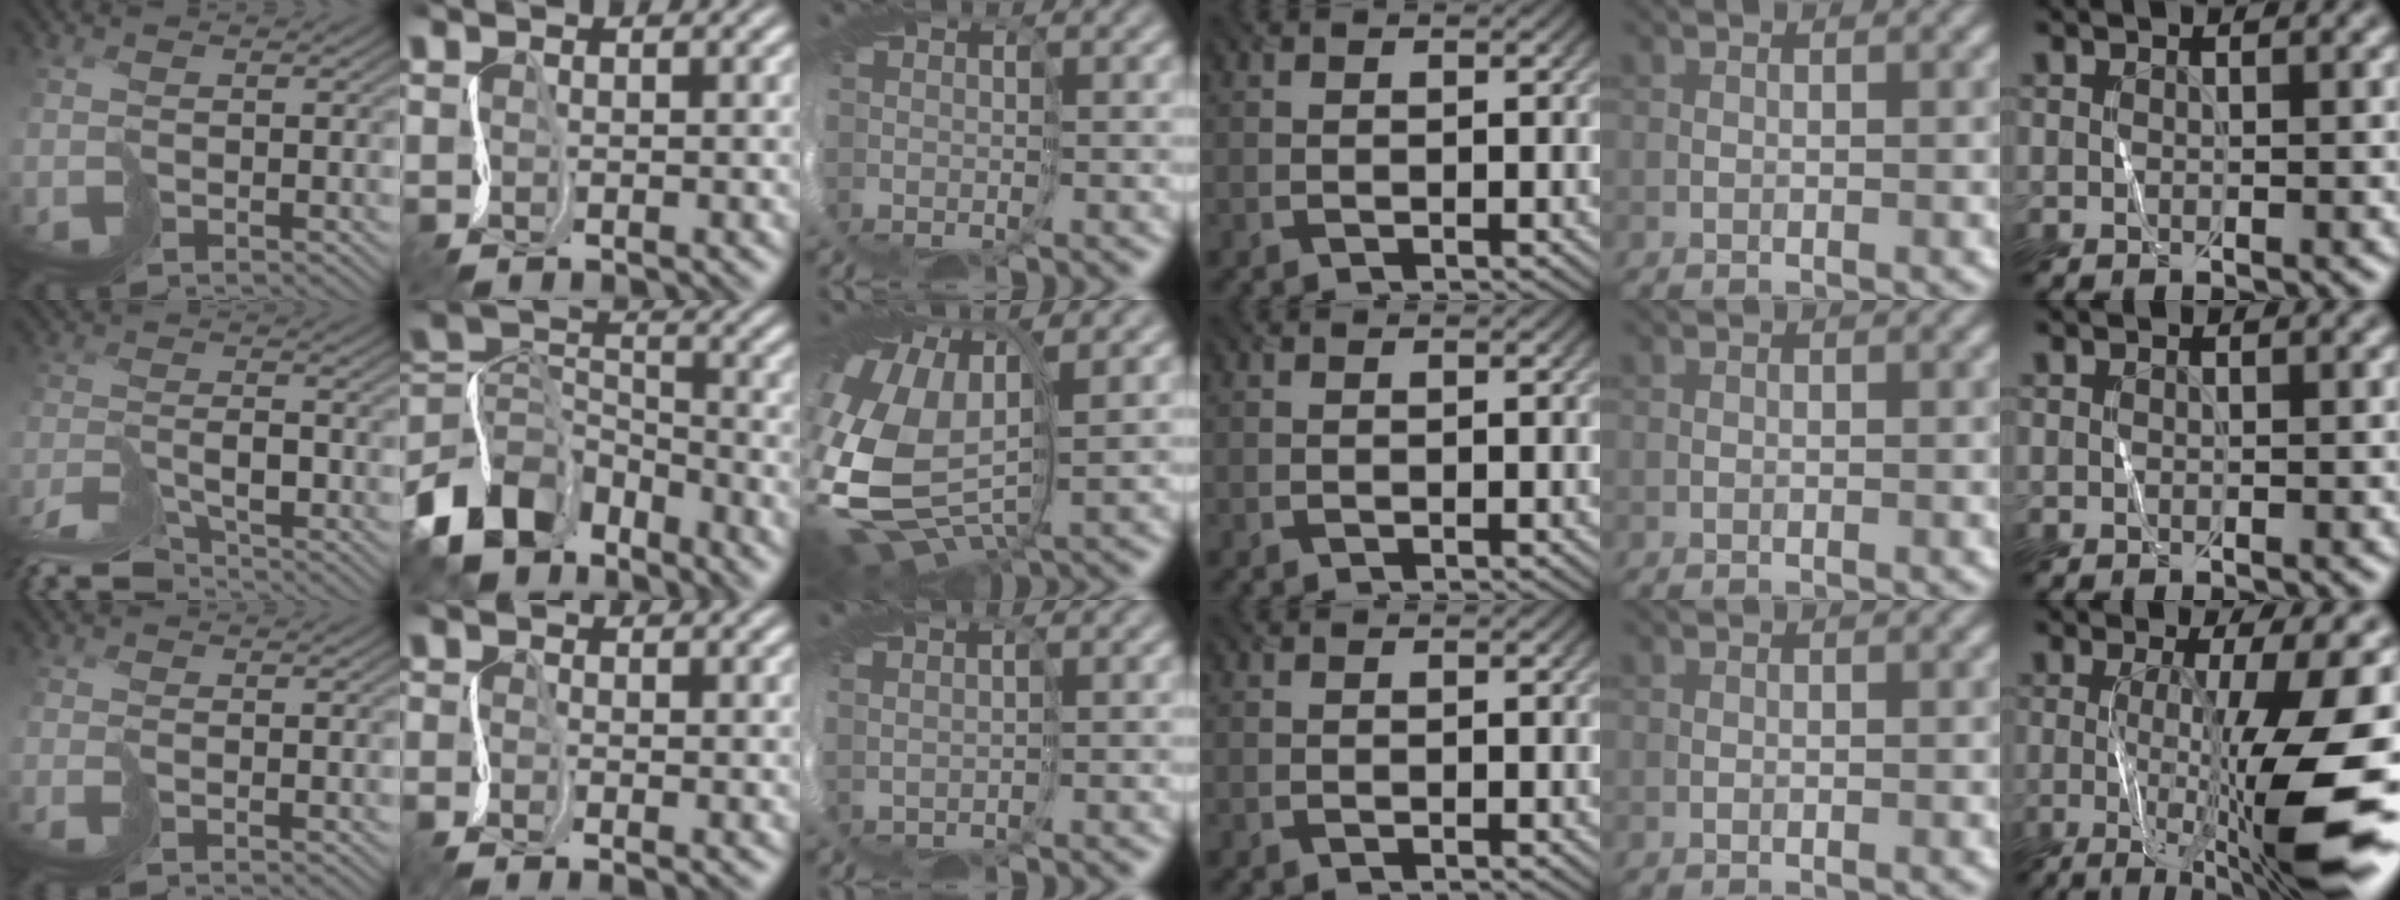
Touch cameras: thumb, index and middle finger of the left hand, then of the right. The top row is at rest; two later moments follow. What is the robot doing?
{"motion": "cut", "object": "tape"}